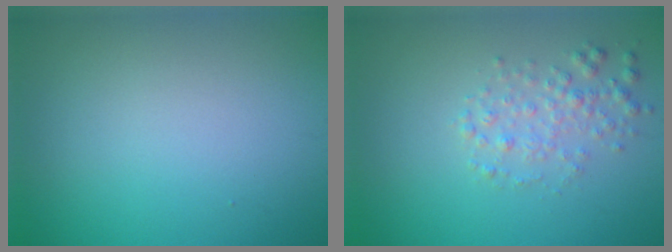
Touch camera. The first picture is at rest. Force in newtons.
{"total": 2.1, "press": 2.1, "slide": 0.0}